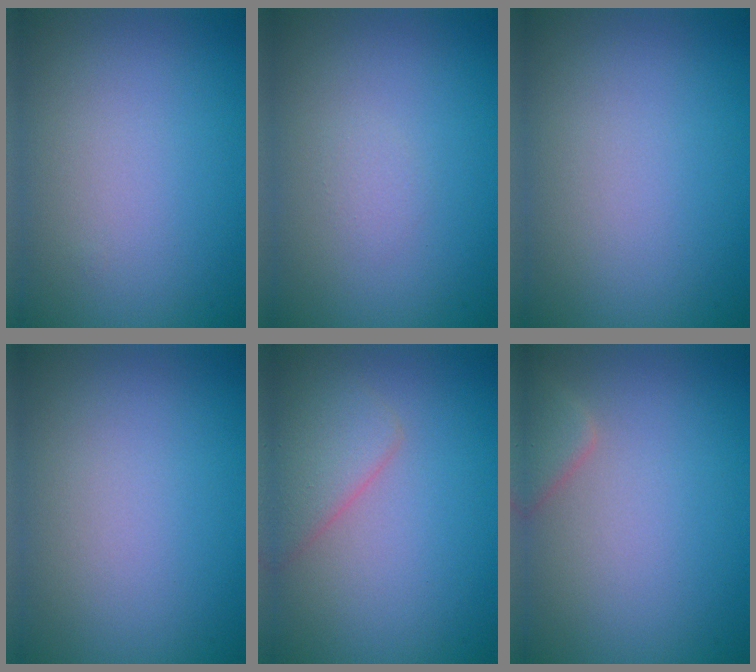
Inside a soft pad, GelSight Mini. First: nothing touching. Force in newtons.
{"total": 0.7, "press": 0.7, "slide": 0.0}
{"total": 0.0}
{"total": 0.0}
{"total": 2.9, "press": 2.9, "slide": 0.1}
{"total": 2.0, "press": 2.0, "slide": 0.2}